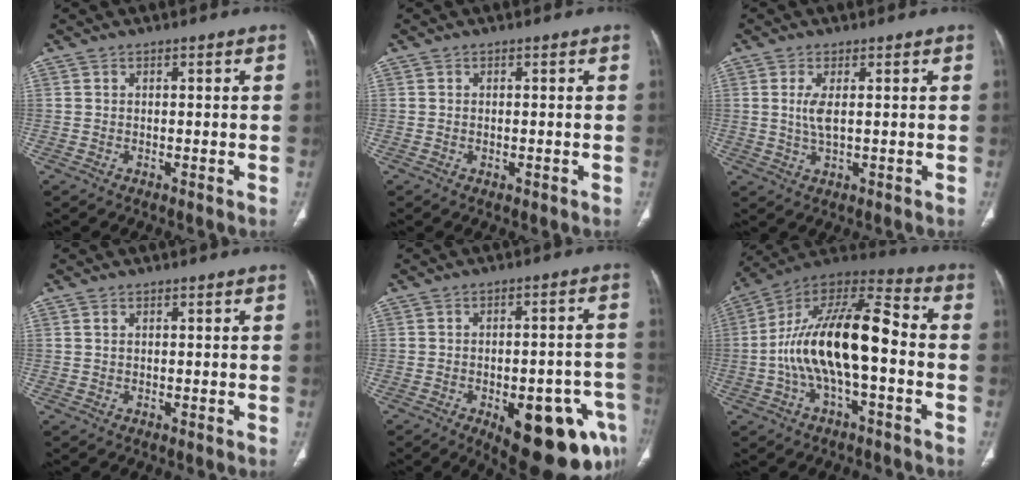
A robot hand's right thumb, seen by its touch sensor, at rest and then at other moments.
{"total": 0.8, "force": [-0.2, 0.5, 0.6], "torque": [-0.013, 0.002, 0.000]}
{"total": 3.6, "force": [0.6, 1.1, 3.4], "torque": [-0.083, -0.007, 0.018]}
{"total": 0.5, "force": [0.3, 0.2, 0.4], "torque": [-0.011, 0.004, 0.007]}
{"total": 19.0, "force": [-8.2, 8.0, 15.1], "torque": [-0.133, 0.030, -0.090]}
{"total": 19.6, "force": [-2.4, 7.8, 17.8], "torque": [-0.325, 0.054, -0.046]}